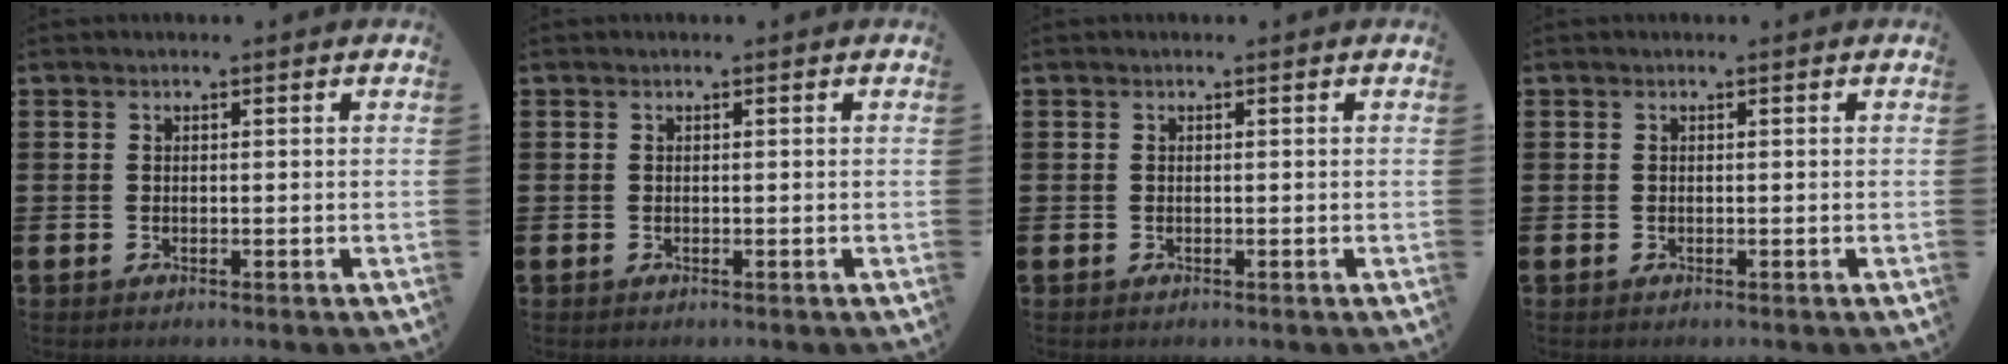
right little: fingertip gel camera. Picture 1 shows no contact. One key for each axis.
{"total": 0.0}
{"total": 0.0}
{"total": 0.0}